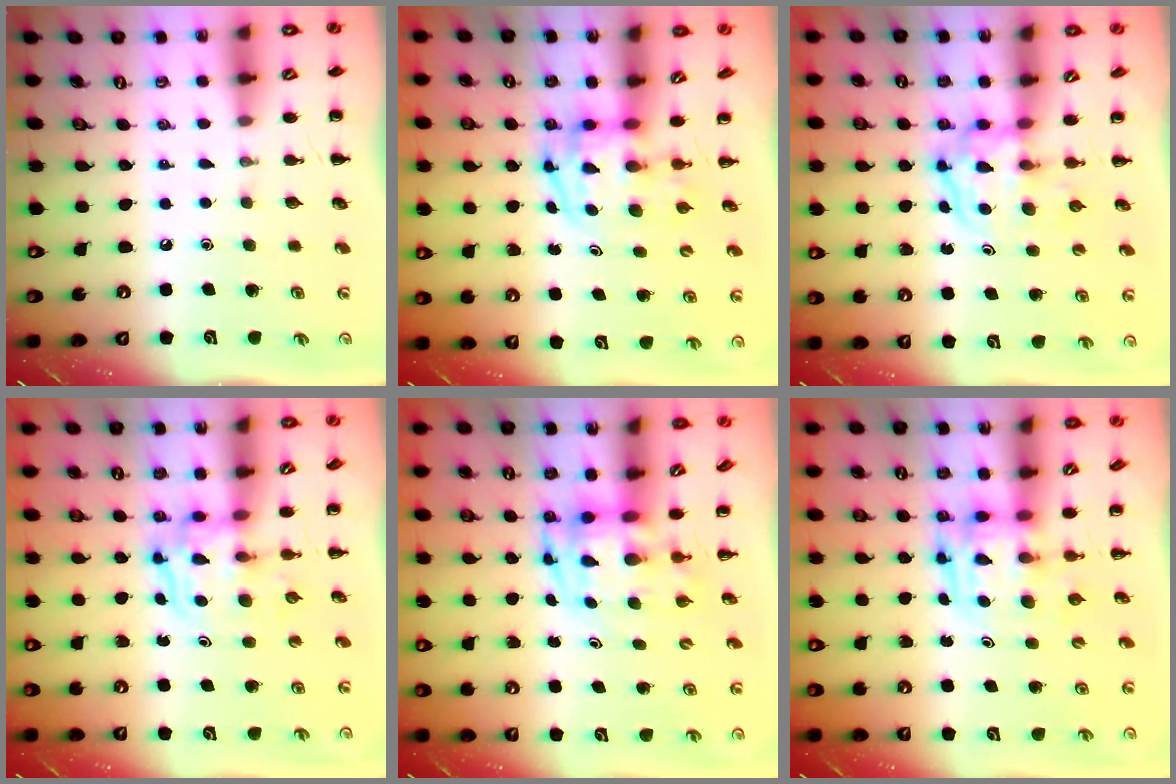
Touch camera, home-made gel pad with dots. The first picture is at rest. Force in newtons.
{"total": 3.7, "press": 3.6, "slide": 0.6}
{"total": 3.8, "press": 3.8, "slide": 0.4}
{"total": 3.3, "press": 3.3, "slide": 0.3}
{"total": 3.5, "press": 3.4, "slide": 0.7}
{"total": 3.8, "press": 3.7, "slide": 0.7}